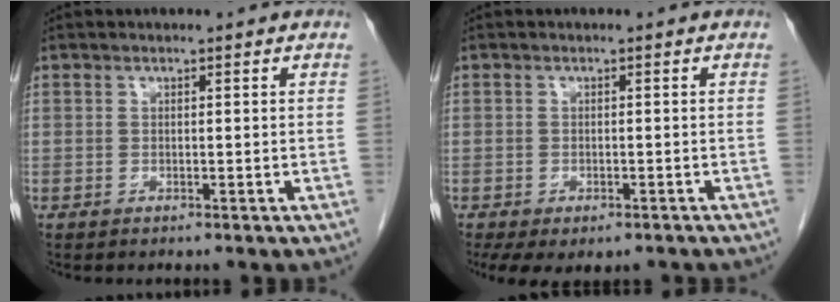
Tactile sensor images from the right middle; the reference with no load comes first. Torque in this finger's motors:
{"motor_torque": [1.21, -0.93, 0.09, 0.02]}